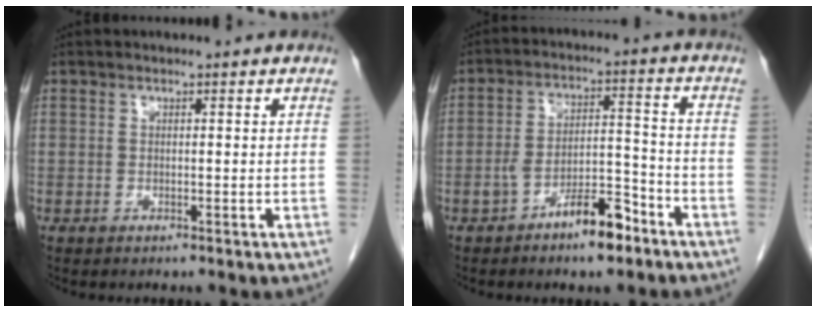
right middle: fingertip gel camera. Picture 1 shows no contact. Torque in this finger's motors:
{"motor_torque": [1.07, -1.07, 0.61, 0.11]}